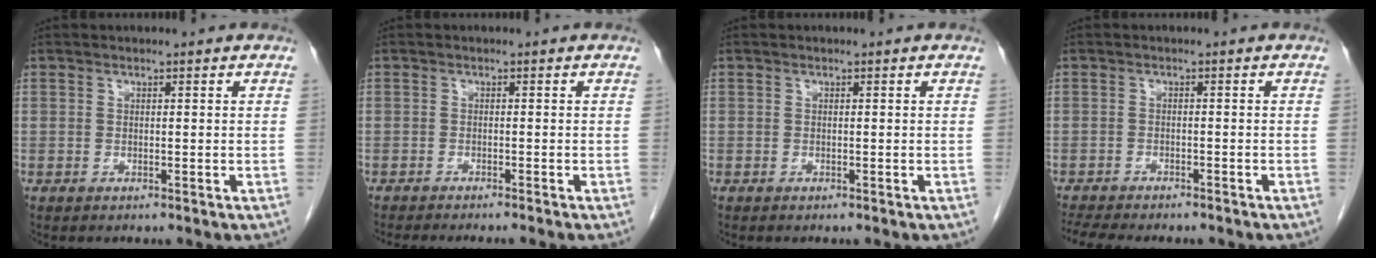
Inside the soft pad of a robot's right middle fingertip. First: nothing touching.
{"total": 6.7, "force": [-5.9, -0.3, 3.1], "torque": [-0.017, -0.012, -0.087]}
{"total": 0.0}
{"total": 9.2, "force": [-8.0, 2.0, 4.2], "torque": [-0.060, 0.001, -0.113]}